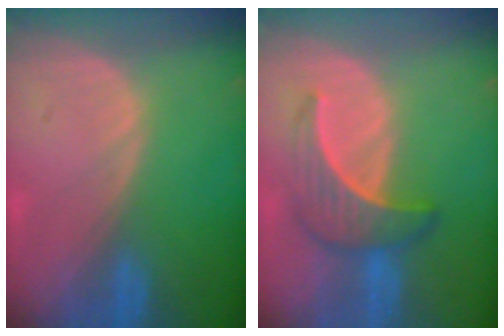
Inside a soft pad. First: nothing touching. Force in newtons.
{"total": 6.2, "press": 5.9, "slide": 1.7}